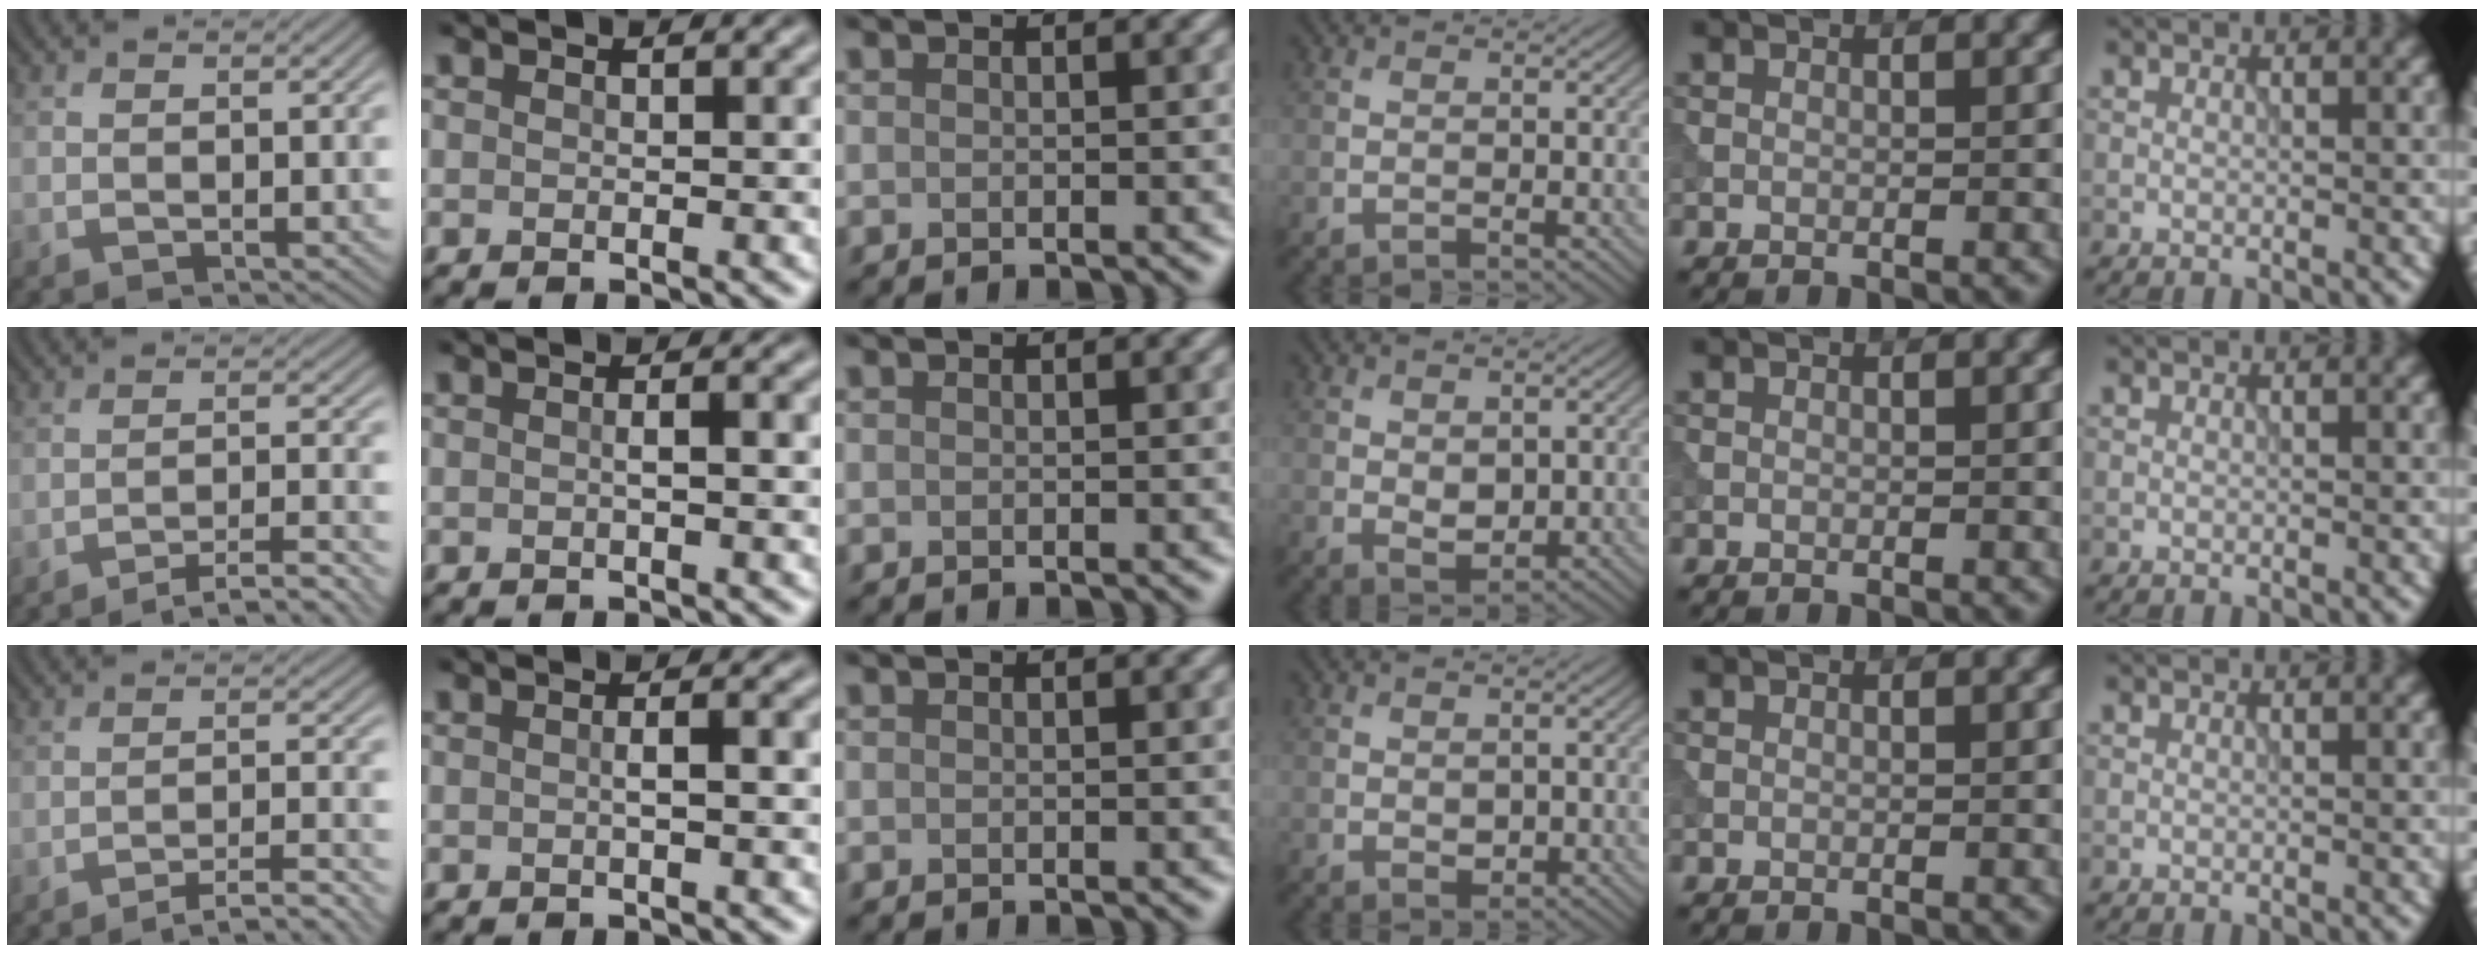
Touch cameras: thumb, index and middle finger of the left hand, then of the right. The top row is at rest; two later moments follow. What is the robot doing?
{"motion": "extract", "object": "tissue"}